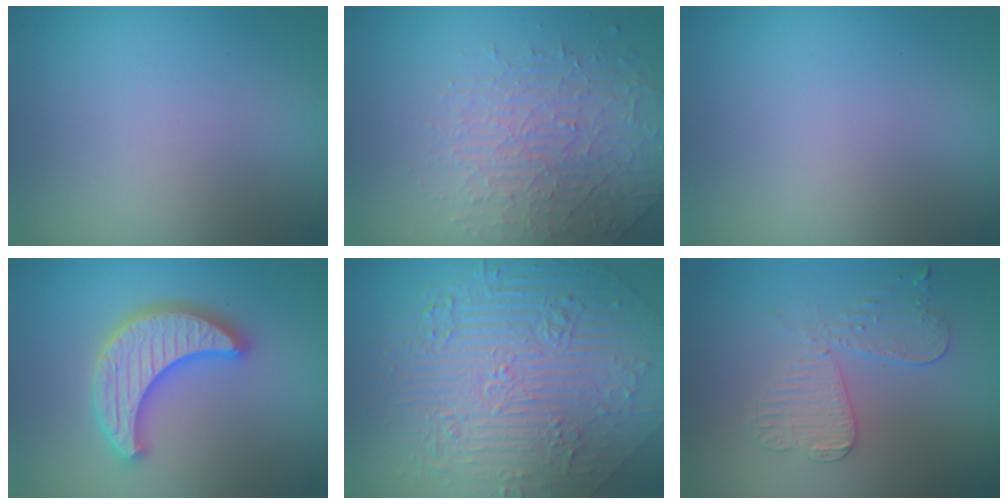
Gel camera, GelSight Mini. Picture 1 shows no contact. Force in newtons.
{"total": 4.3, "press": 3.5, "slide": 2.6}
{"total": 0.0}
{"total": 5.3, "press": 5.2, "slide": 0.9}
{"total": 8.4, "press": 6.7, "slide": 5.1}
{"total": 3.7, "press": 3.3, "slide": 1.5}